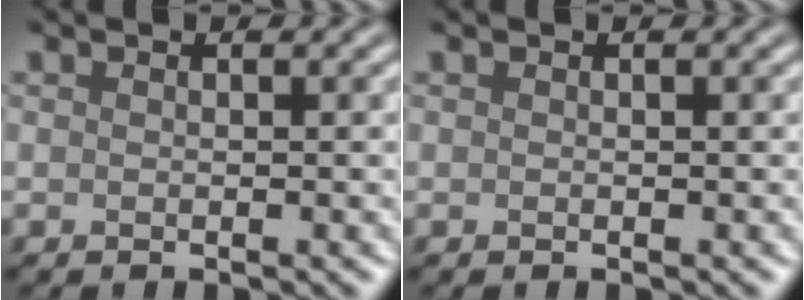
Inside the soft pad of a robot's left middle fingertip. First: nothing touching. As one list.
[{"total": 0.0}]